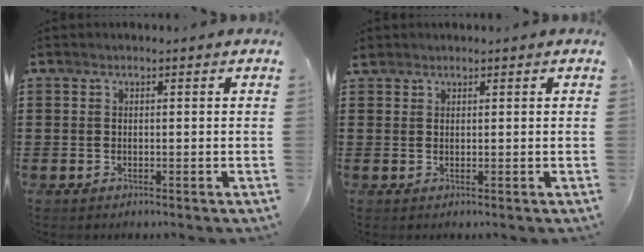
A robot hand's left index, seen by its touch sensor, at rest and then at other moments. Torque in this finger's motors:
{"motor_torque": [0.53, -0.08, 0.20, 0.03]}